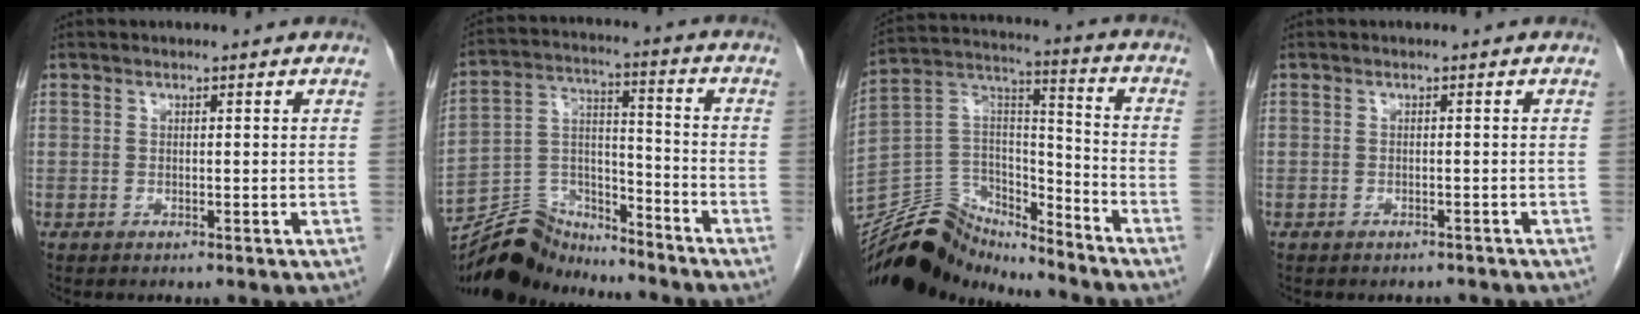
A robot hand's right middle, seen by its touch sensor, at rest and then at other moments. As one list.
[{"total": 11.3, "force": [-11.0, 2.5, 0.6], "torque": [-0.014, 0.036, -0.205]}, {"total": 13.3, "force": [-12.9, 3.2, 1.0], "torque": [-0.016, 0.066, -0.236]}, {"total": 1.9, "force": [-1.7, 0.8, 0.2], "torque": [-0.007, 0.000, -0.024]}]